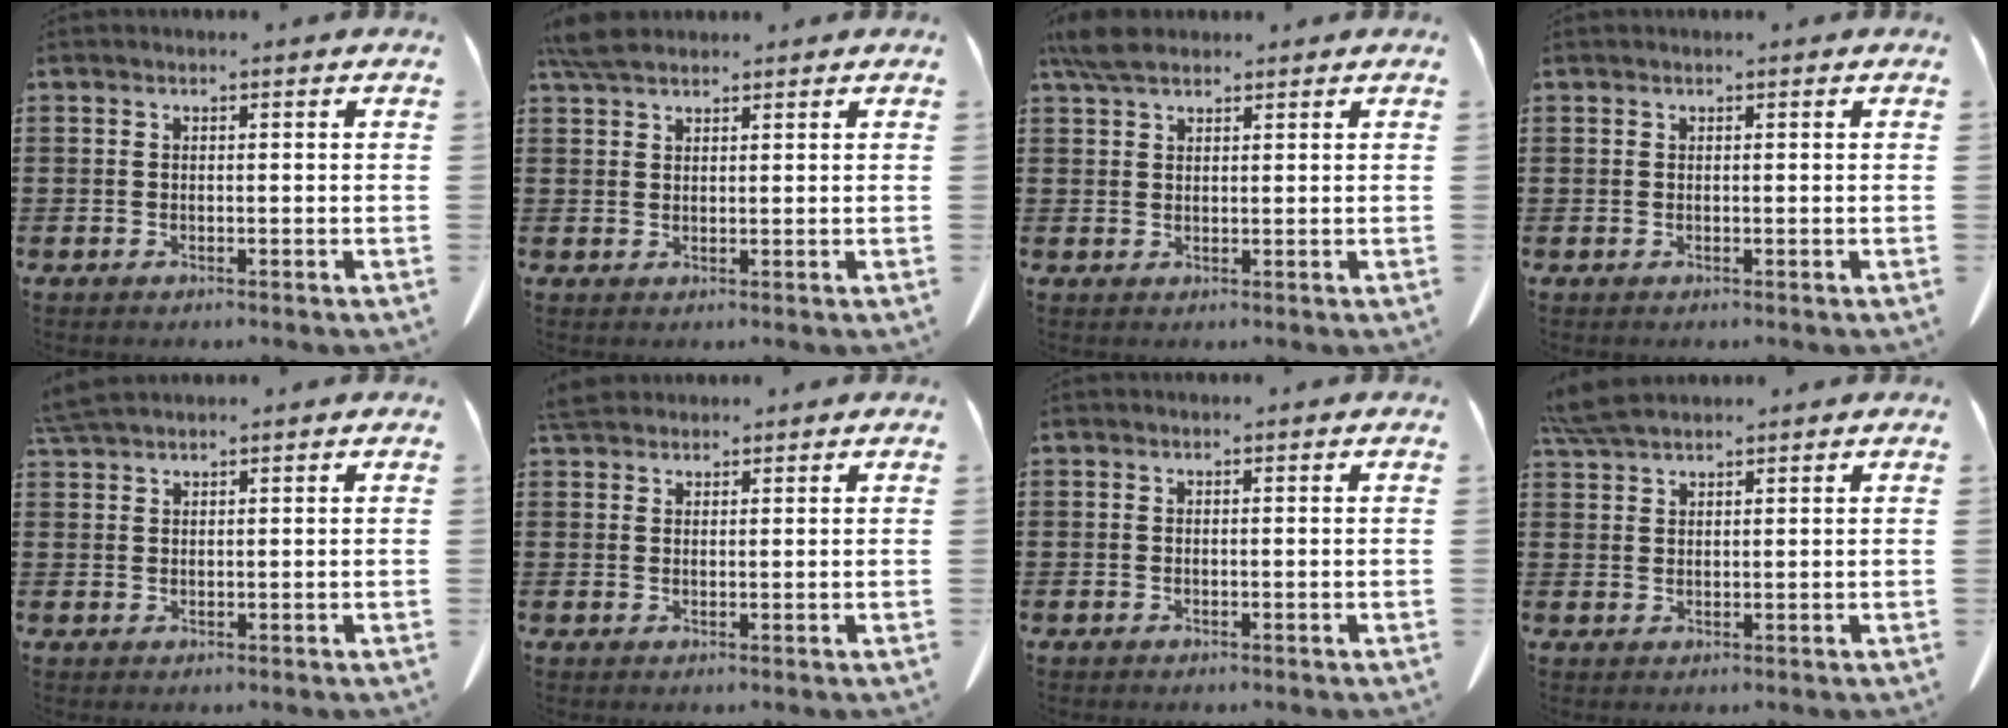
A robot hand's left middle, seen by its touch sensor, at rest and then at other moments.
{"total": 4.1, "force": [3.3, 1.3, 2.1], "torque": [-0.050, 0.001, 0.064]}
{"total": 4.2, "force": [3.1, 1.5, 2.4], "torque": [-0.056, 0.004, 0.060]}
{"total": 0.0}
{"total": 2.9, "force": [2.6, 0.3, 1.3], "torque": [-0.033, -0.001, 0.052]}
{"total": 3.1, "force": [2.8, 1.0, 1.0], "torque": [-0.030, 0.001, 0.055]}
{"total": 0.0}
{"total": 4.6, "force": [4.0, 0.7, 2.1], "torque": [-0.052, -0.004, 0.077]}